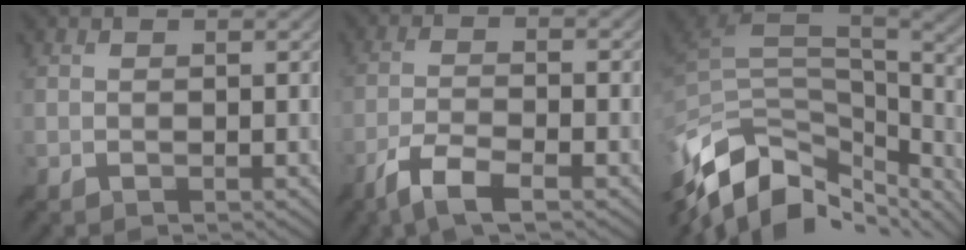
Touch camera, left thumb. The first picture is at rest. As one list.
[{"total": 5.8, "force": [-3.7, 1.3, 4.2], "torque": [-0.088, 0.000, -0.077]}, {"total": 14.4, "force": [-7.5, 8.3, 9.0], "torque": [-0.228, -0.027, -0.123]}]